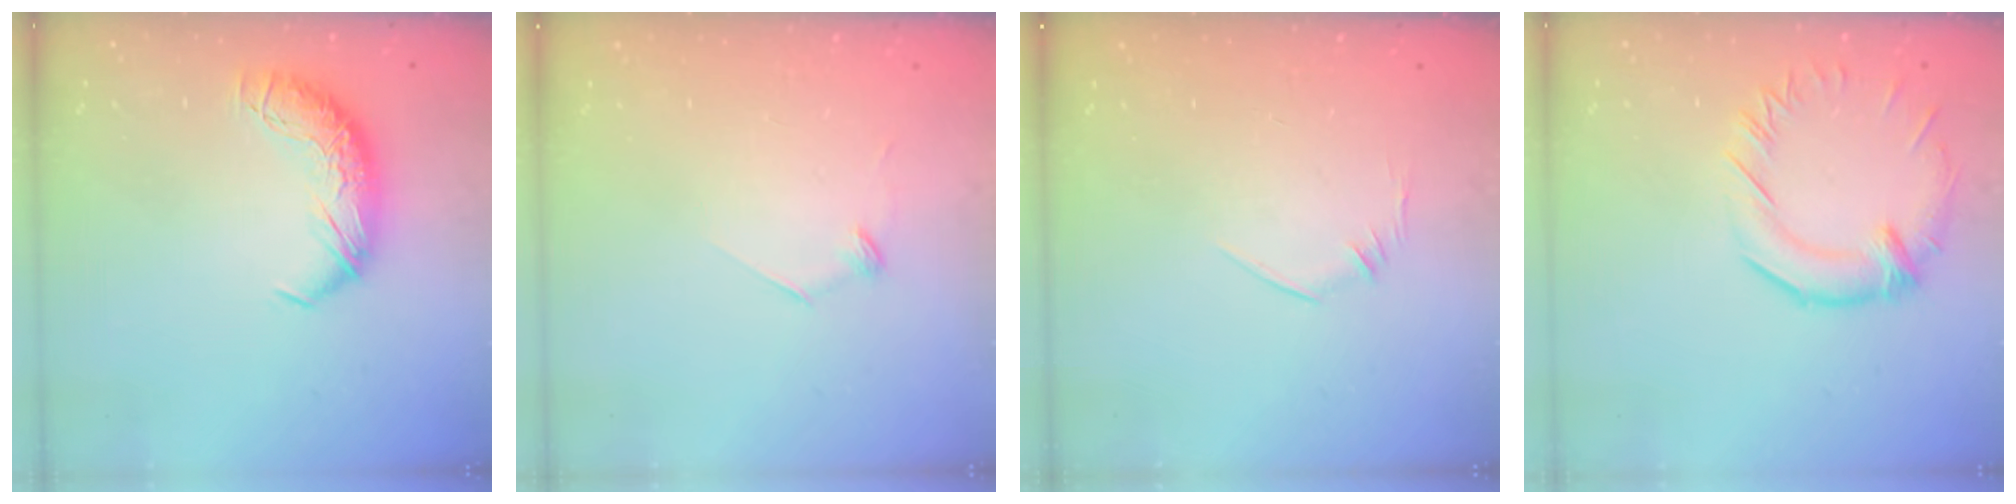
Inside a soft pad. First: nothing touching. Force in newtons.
{"total": 8.0, "press": 8.0, "slide": 0.6}
{"total": 7.2, "press": 7.2, "slide": 1.0}
{"total": 1.5, "press": 0.5, "slide": 1.4}